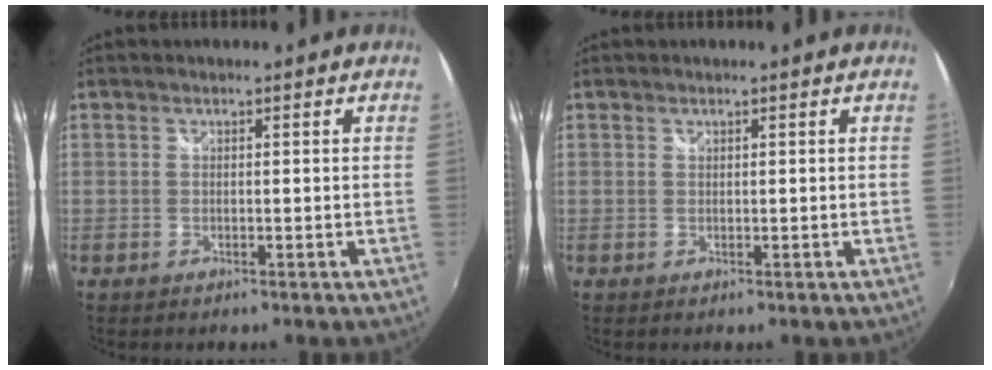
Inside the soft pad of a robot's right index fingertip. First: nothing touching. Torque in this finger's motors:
{"motor_torque": [-0.62, 0.52, -0.03, -0.01]}